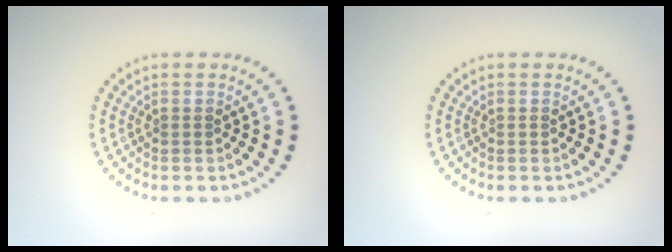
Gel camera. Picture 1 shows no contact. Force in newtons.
{"total": 0.0}